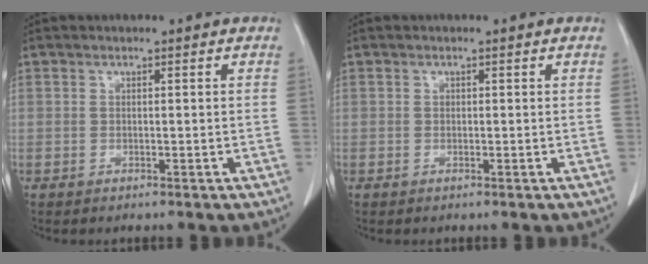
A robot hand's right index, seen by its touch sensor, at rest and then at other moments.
{"total": 0.0}